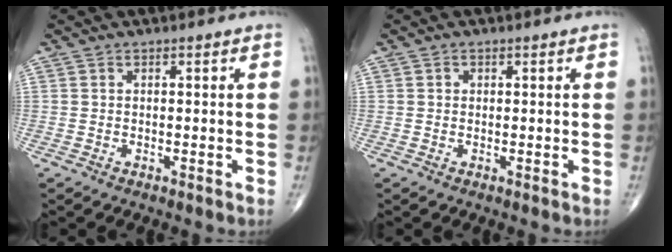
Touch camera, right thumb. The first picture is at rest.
{"total": 0.7, "force": [0.1, 0.6, 0.2], "torque": [0.000, 0.001, 0.002]}